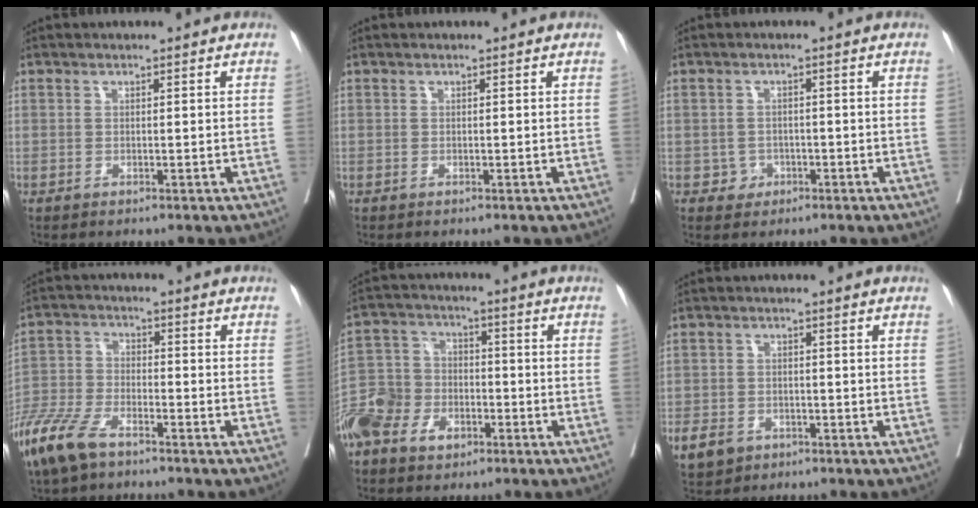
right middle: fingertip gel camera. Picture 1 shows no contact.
{"total": 0.0}
{"total": 2.2, "force": [-1.0, 1.9, 0.3], "torque": [0.001, 0.009, -0.013]}
{"total": 9.9, "force": [-7.1, 3.4, 6.0], "torque": [-0.141, -0.019, -0.143]}
{"total": 10.1, "force": [-5.2, 7.0, 5.0], "torque": [-0.120, 0.013, -0.099]}
{"total": 9.9, "force": [-5.0, 7.8, 3.4], "torque": [-0.097, -0.001, -0.076]}